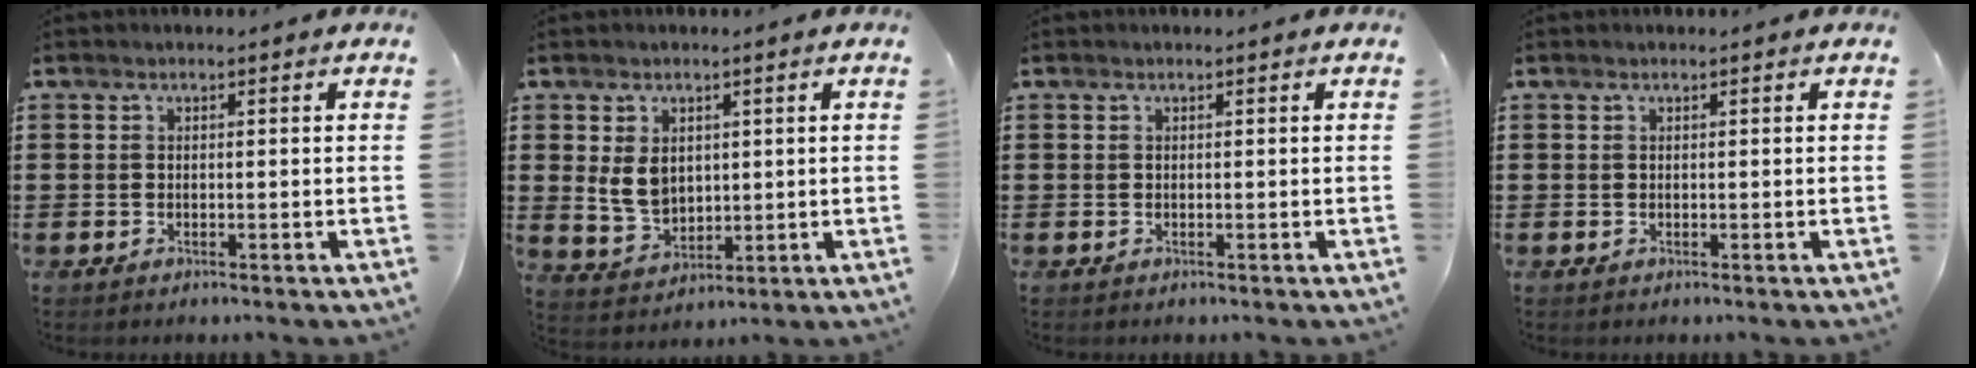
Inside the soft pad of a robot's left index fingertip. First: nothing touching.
{"total": 5.1, "force": [1.2, 4.0, 3.0], "torque": [-0.068, 0.004, 0.019]}
{"total": 0.0}
{"total": 0.0}